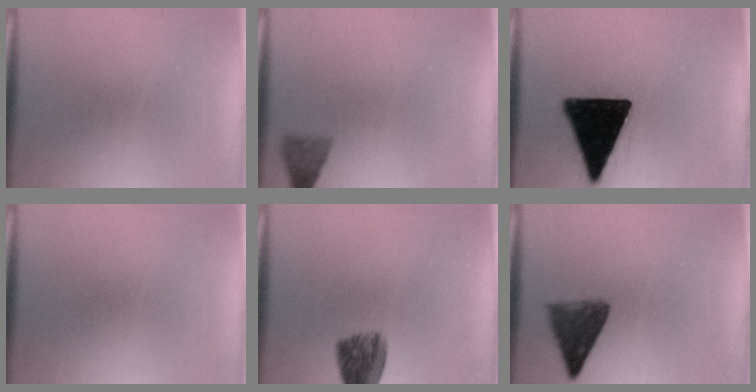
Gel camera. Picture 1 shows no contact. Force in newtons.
{"total": 2.5}
{"total": 19.1}
{"total": 0.0}
{"total": 6.5}
{"total": 5.4}